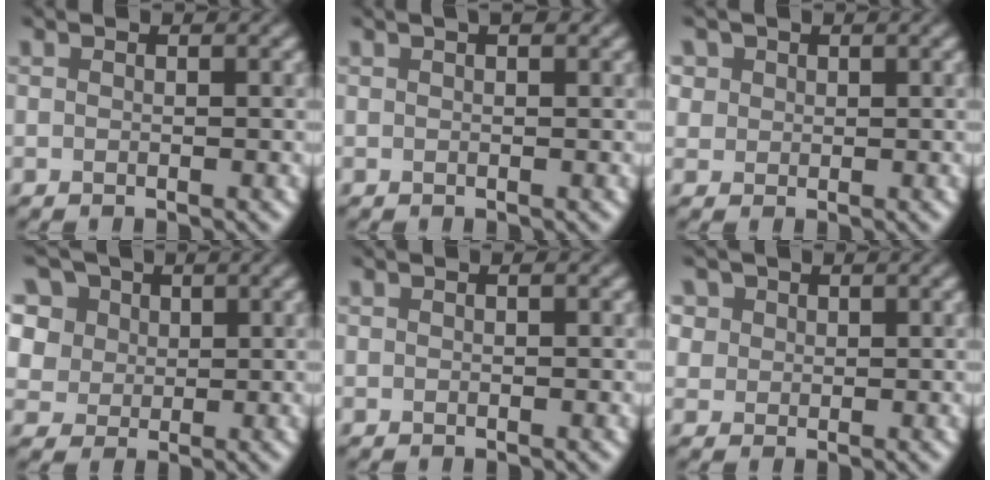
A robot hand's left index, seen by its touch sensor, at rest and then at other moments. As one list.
[{"total": 1.3, "force": [1.0, 0.3, 0.8], "torque": [-0.013, 0.000, 0.010]}, {"total": 2.4, "force": [1.2, 1.9, 0.7], "torque": [-0.025, 0.002, 0.030]}, {"total": 12.3, "force": [6.8, 8.6, 5.6], "torque": [-0.141, 0.035, 0.098]}, {"total": 0.0}, {"total": 3.6, "force": [1.9, 2.8, 1.3], "torque": [-0.041, 0.007, 0.035]}]